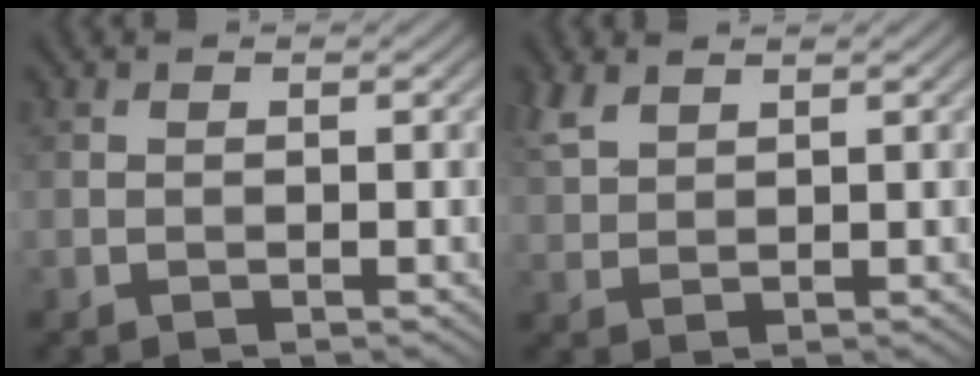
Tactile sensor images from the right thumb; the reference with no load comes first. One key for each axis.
{"total": 3.4, "fx": 2.5, "fy": 1.4, "fz": 1.9, "tx": -0.055, "ty": 0.008, "tz": 0.058}